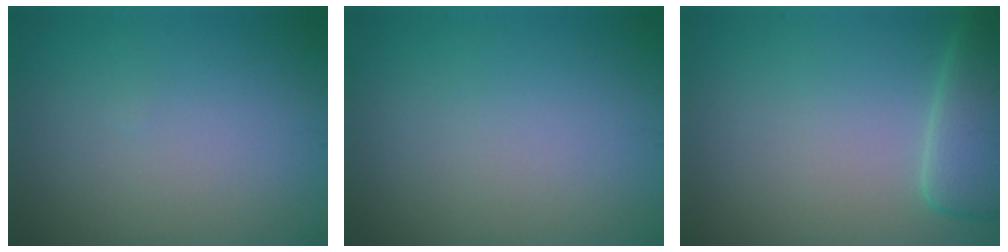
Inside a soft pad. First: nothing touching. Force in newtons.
{"total": 0.0}
{"total": 4.2, "press": 4.1, "slide": 0.4}